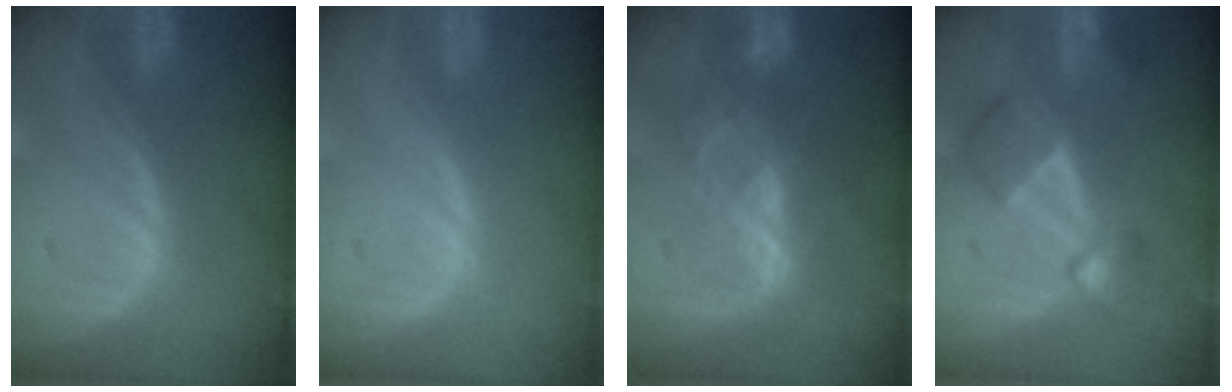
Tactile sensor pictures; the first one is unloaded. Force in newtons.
{"total": 0.0}
{"total": 6.9, "press": 6.7, "slide": 1.6}
{"total": 6.2, "press": 6.1, "slide": 0.3}